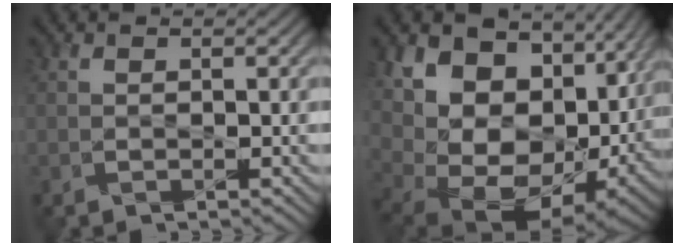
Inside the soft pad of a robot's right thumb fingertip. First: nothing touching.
{"total": 19.0, "force": [2.4, 13.5, 13.2], "torque": [-0.226, -0.016, 0.092]}